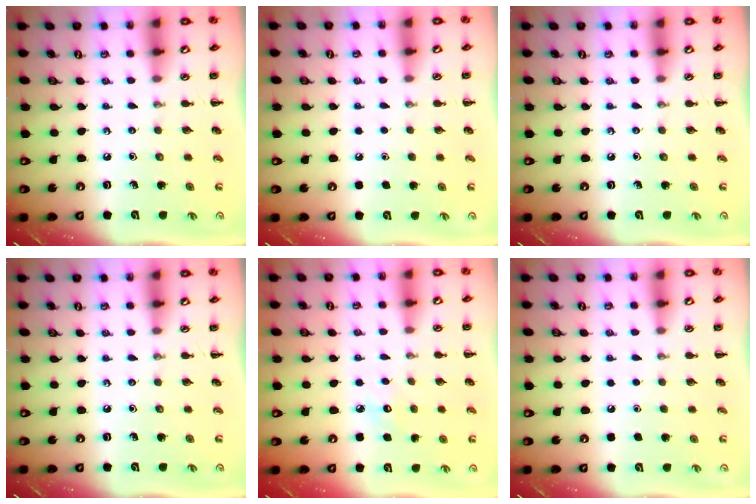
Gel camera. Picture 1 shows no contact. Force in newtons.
{"total": 1.6, "press": 1.6, "slide": 0.1}
{"total": 0.0}
{"total": 0.0}
{"total": 6.4, "press": 6.2, "slide": 1.8}
{"total": 1.6, "press": 1.6, "slide": 0.1}